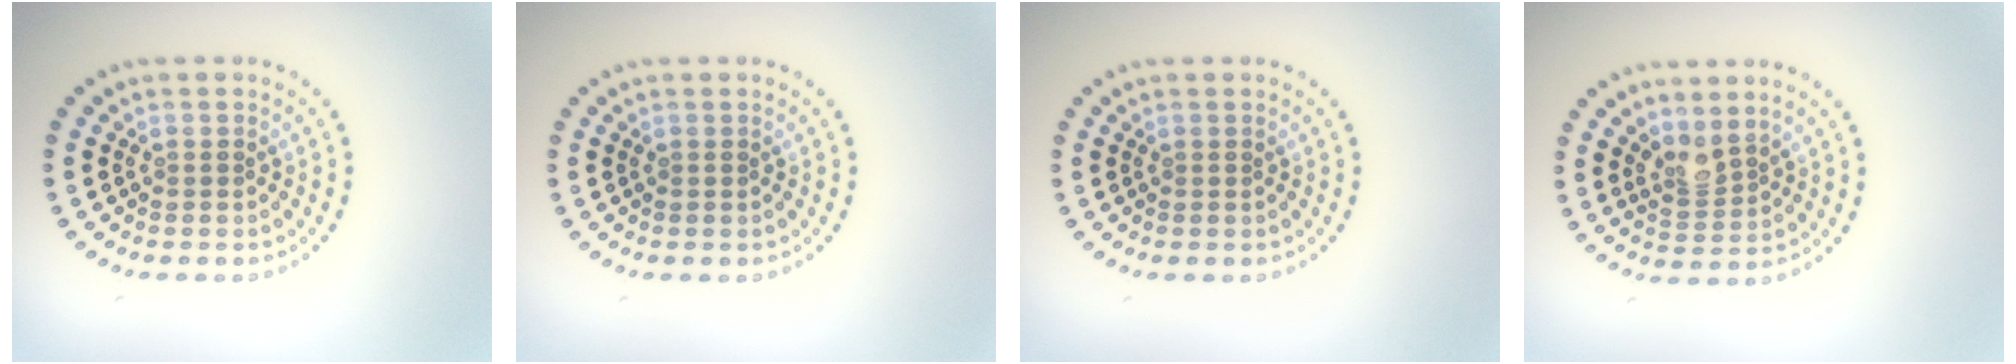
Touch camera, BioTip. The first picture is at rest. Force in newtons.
{"total": 0.0}
{"total": 0.0}
{"total": 2.0, "press": 1.5, "slide": 1.4}